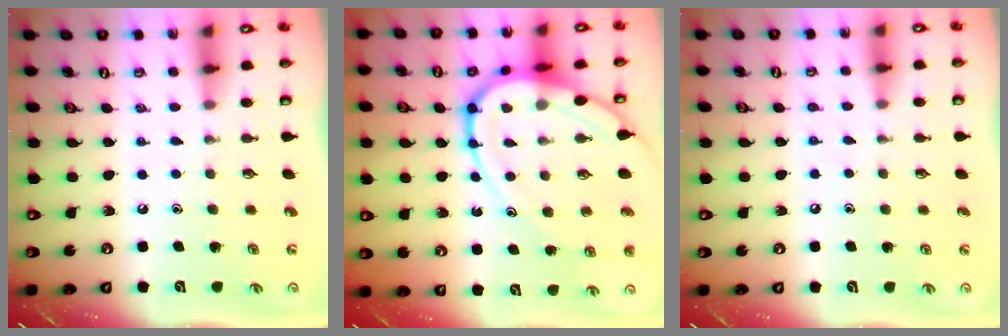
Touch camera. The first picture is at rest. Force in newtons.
{"total": 15.1, "press": 15.0, "slide": 1.5}
{"total": 3.4, "press": 3.4, "slide": 0.5}